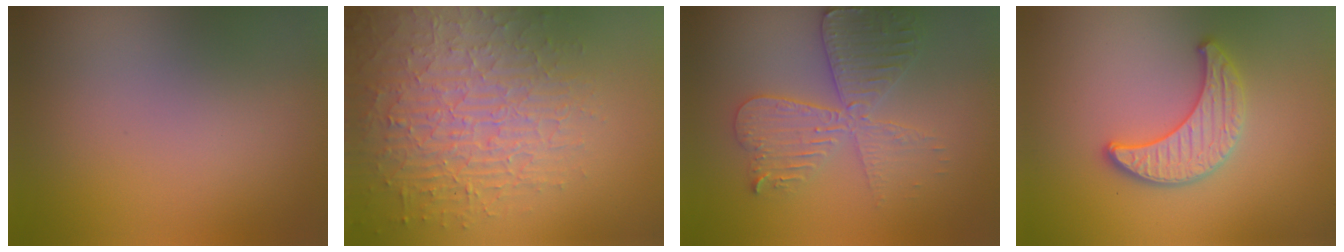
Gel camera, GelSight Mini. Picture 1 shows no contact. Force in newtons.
{"total": 7.0, "press": 5.3, "slide": 4.5}
{"total": 5.7, "press": 5.7, "slide": 0.8}
{"total": 3.1, "press": 3.1, "slide": 0.3}